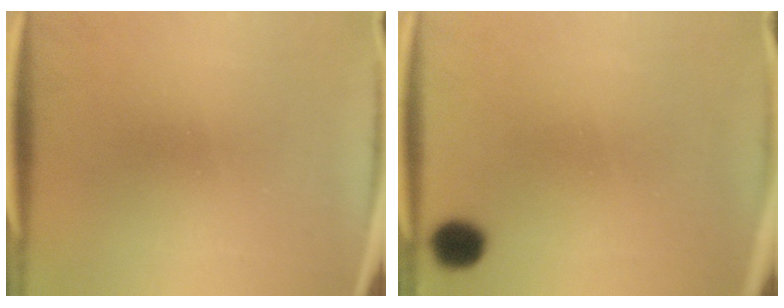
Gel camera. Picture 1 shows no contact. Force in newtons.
{"total": 4.0}